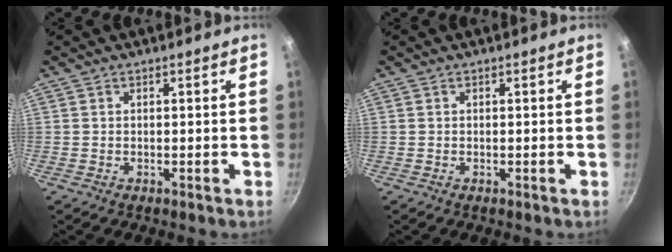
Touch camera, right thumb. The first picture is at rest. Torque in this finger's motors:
{"motor_torque": [0.00, 0.00, -0.24, 0.24, 0.03]}